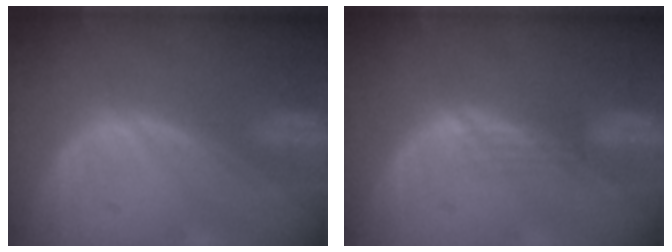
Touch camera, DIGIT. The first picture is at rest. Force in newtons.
{"total": 2.0, "press": 1.6, "slide": 1.3}